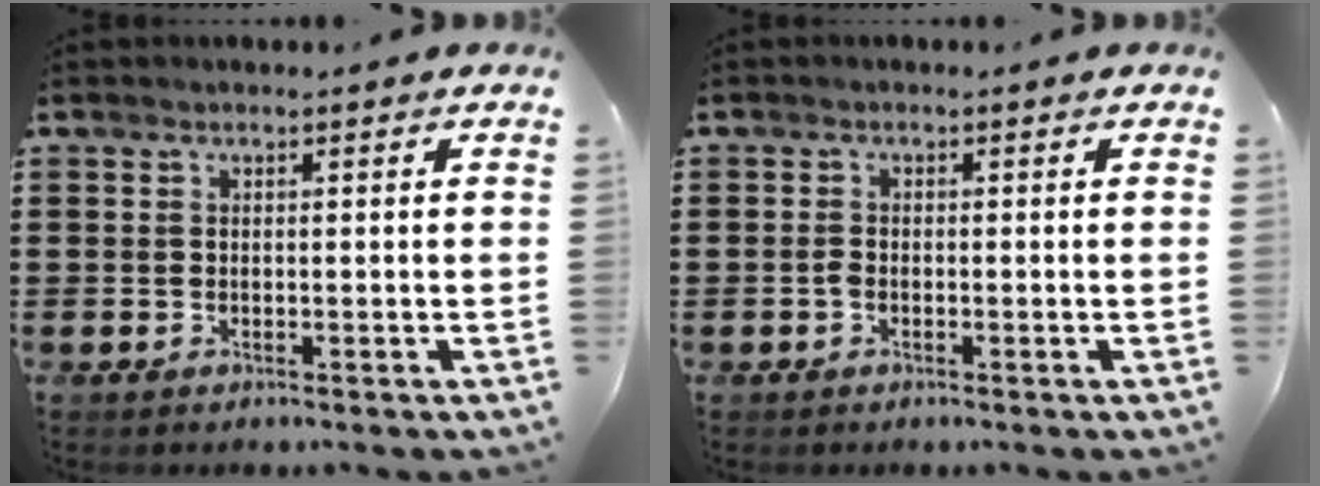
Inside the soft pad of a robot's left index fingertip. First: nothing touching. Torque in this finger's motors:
{"motor_torque": [0.37, 0.21, 0.15, 0.00]}